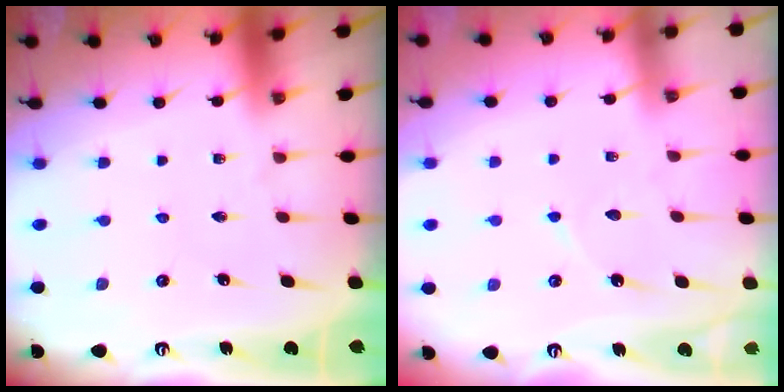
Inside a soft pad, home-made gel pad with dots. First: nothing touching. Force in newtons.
{"total": 4.4, "press": 4.4, "slide": 0.4}